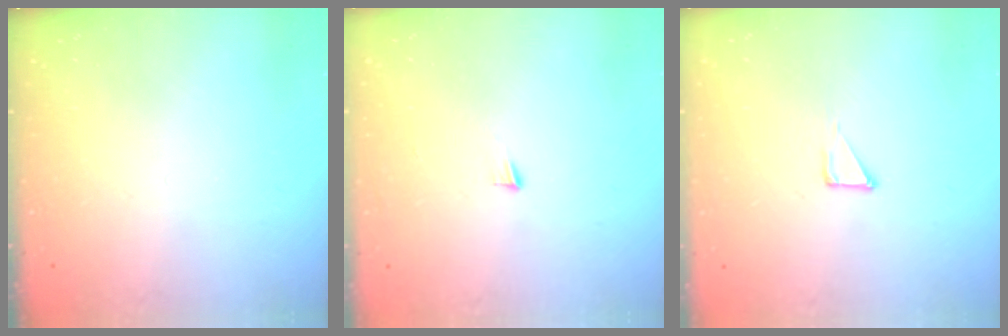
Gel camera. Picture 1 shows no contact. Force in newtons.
{"total": 5.2, "press": 5.2, "slide": 0.3}
{"total": 2.3, "press": 2.3, "slide": 0.1}